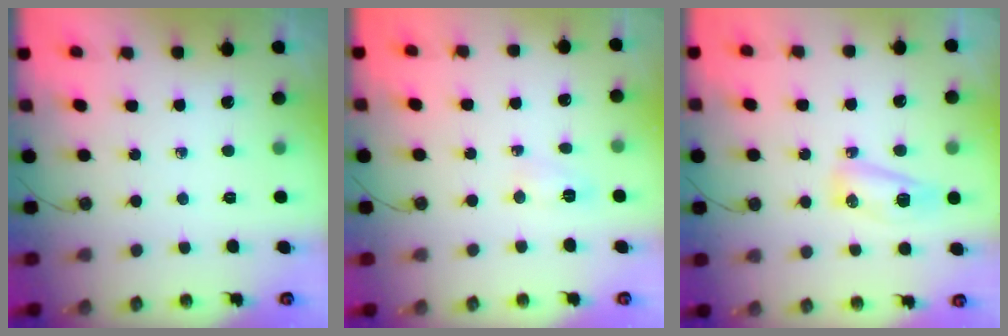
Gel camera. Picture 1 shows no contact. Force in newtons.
{"total": 3.6, "press": 3.4, "slide": 1.2}
{"total": 9.4, "press": 7.9, "slide": 5.0}